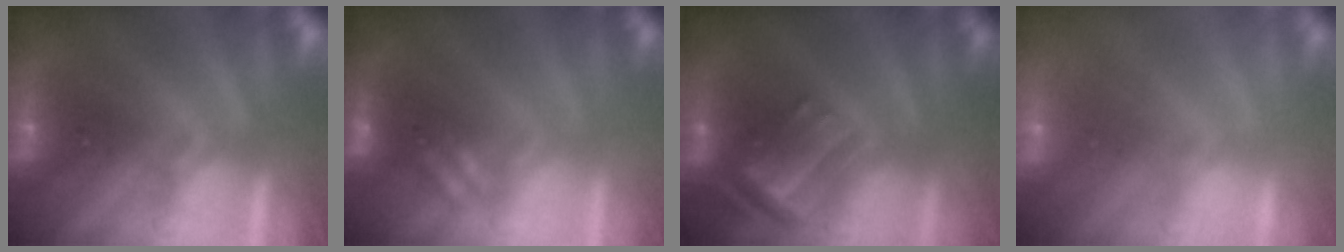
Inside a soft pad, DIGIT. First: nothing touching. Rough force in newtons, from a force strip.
{"total": 2.5}
{"total": 3.5}
{"total": 1.6}